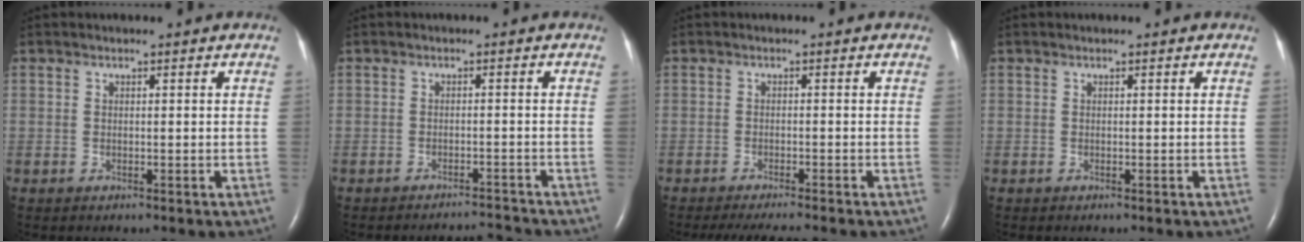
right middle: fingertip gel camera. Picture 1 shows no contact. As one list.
[{"total": 3.5, "force": [-3.4, -0.9, -0.5], "torque": [0.006, -0.004, -0.049]}, {"total": 6.3, "force": [-5.5, 0.2, 3.0], "torque": [-0.039, -0.014, -0.083]}, {"total": 0.0}]